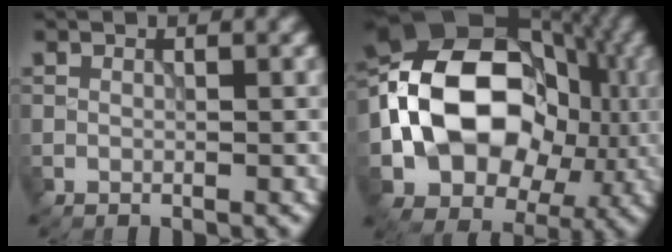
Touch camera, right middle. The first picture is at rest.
{"total": 15.7, "force": [-1.0, 11.9, 10.2], "torque": [-0.176, 0.013, -0.031]}